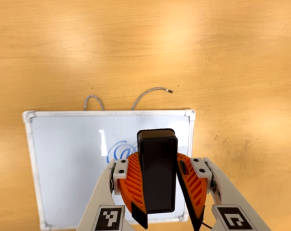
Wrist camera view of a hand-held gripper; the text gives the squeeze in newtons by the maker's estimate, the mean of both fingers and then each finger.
{"total": 7.8, "left": 8.6, "right": 6.9}